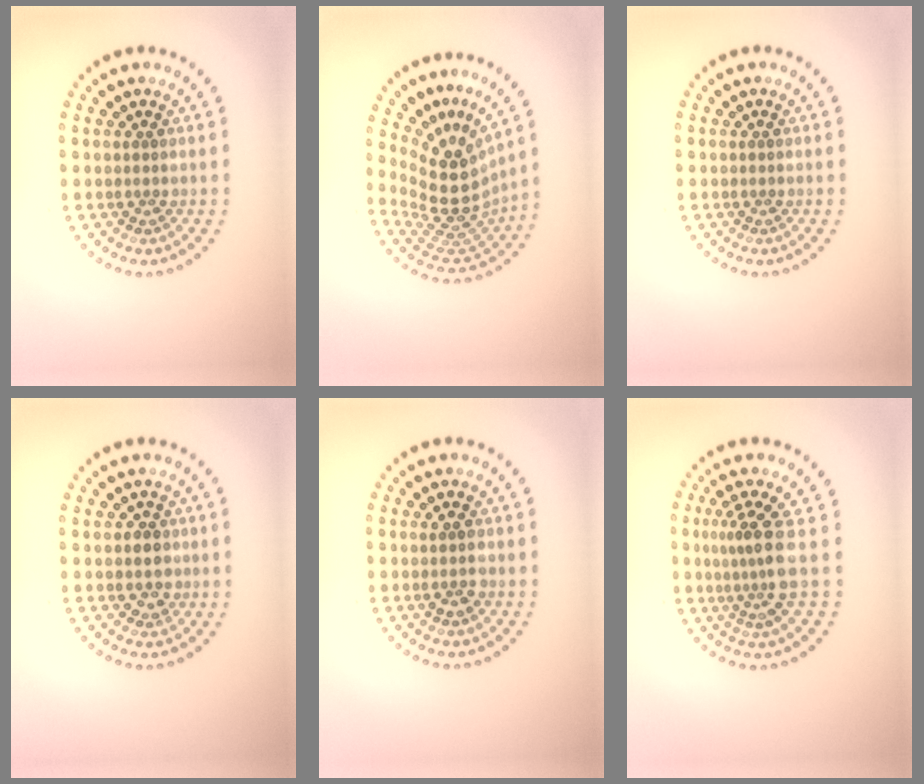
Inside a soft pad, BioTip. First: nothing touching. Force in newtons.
{"total": 5.4, "press": 4.0, "slide": 3.7}
{"total": 0.0}
{"total": 2.0, "press": 1.8, "slide": 0.8}
{"total": 1.5, "press": 1.5, "slide": 0.2}
{"total": 3.4, "press": 2.4, "slide": 2.5}